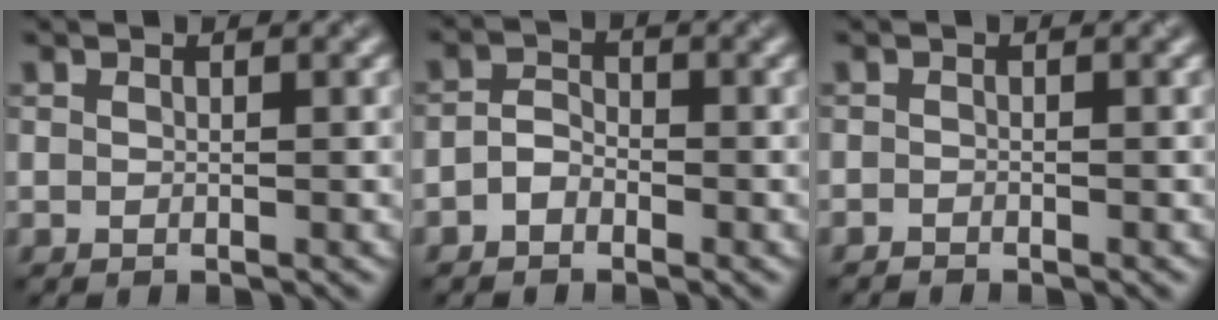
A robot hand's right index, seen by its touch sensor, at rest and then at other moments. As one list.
[{"total": 1.7, "force": [-1.1, 1.1, 0.7], "torque": [-0.017, 0.010, -0.025]}, {"total": 0.7, "force": [-0.7, 0.0, -0.1], "torque": [0.001, 0.001, -0.015]}]